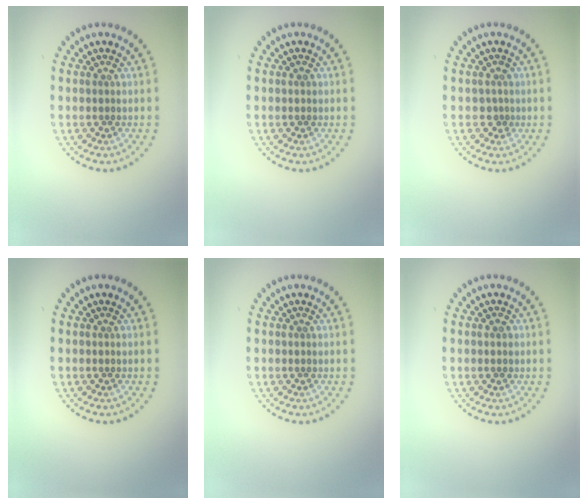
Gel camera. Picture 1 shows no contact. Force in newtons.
{"total": 0.6, "press": 0.6, "slide": 0.1}
{"total": 1.1, "press": 0.9, "slide": 0.6}
{"total": 0.0}
{"total": 0.0}
{"total": 0.9, "press": 0.9, "slide": 0.1}